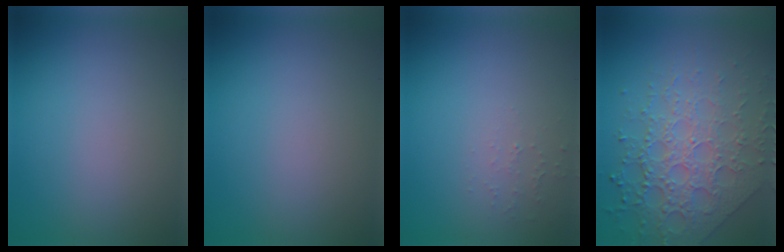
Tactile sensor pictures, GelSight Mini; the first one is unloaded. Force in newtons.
{"total": 0.0}
{"total": 0.8, "press": 0.8, "slide": 0.3}
{"total": 7.5, "press": 5.4, "slide": 5.1}